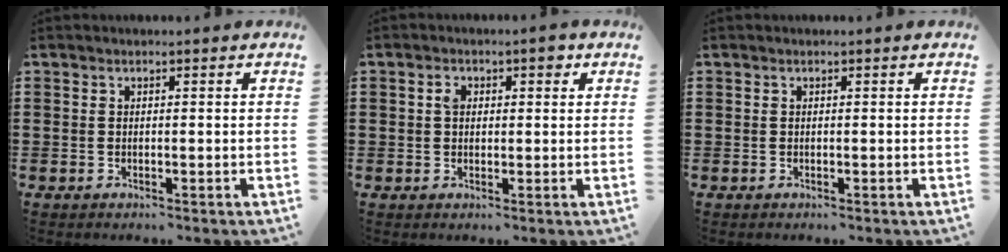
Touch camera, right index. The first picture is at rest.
{"total": 2.9, "force": [0.8, 1.7, 2.2], "torque": [-0.031, 0.004, 0.010]}
{"total": 0.0}